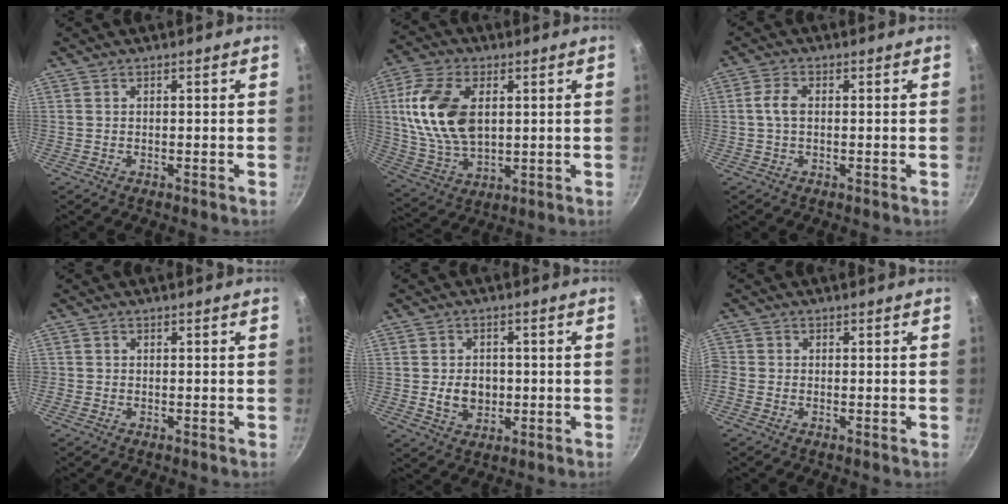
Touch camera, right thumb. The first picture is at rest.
{"total": 16.0, "force": [3.0, 9.7, 12.4], "torque": [-0.226, -0.007, 0.062]}
{"total": 3.5, "force": [0.2, 1.8, 3.0], "torque": [-0.069, 0.009, 0.000]}
{"total": 0.5, "force": [-0.1, 0.5, 0.0], "torque": [0.001, 0.001, -0.004]}
{"total": 6.0, "force": [-0.5, 4.7, 3.6], "torque": [-0.038, 0.002, -0.003]}
{"total": 1.8, "force": [-0.8, 1.5, 0.7], "torque": [-0.018, 0.002, -0.024]}